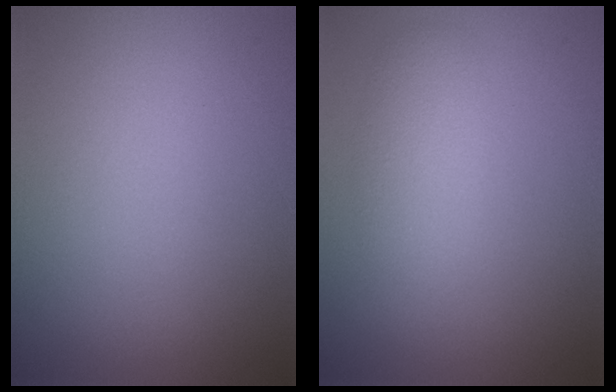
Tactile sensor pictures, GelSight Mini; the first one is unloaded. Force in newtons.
{"total": 3.0, "press": 3.0, "slide": 0.1}